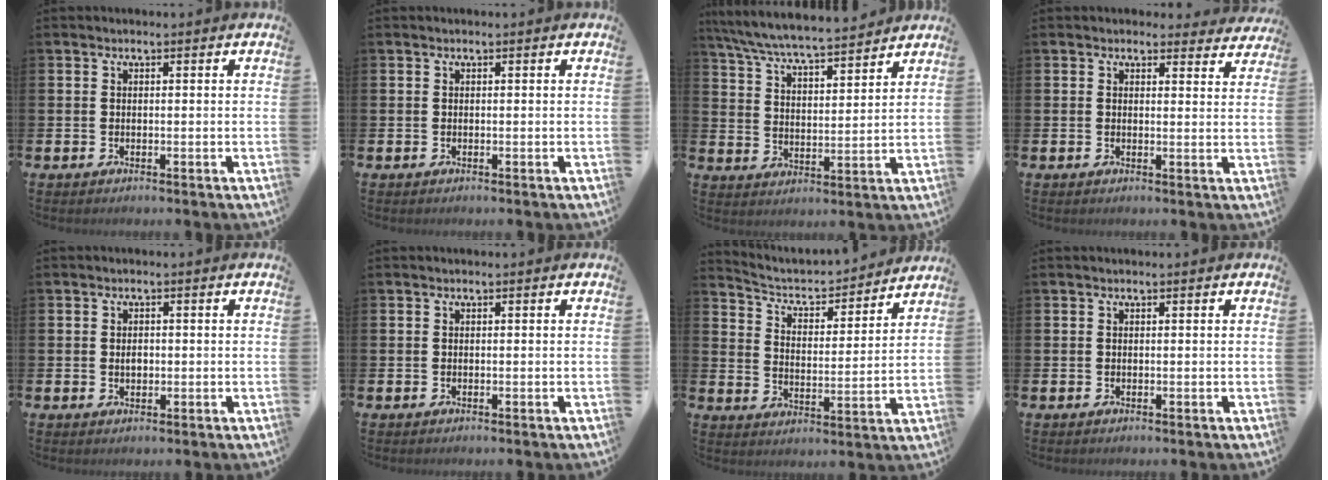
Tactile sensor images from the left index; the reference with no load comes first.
{"total": 0.0}
{"total": 7.0, "force": [6.8, 0.3, 1.7], "torque": [-0.066, -0.045, 0.119]}
{"total": 2.4, "force": [2.2, 0.8, 0.0], "torque": [0.002, -0.009, 0.039]}
{"total": 1.3, "force": [0.0, 0.9, 0.9], "torque": [-0.005, 0.002, -0.004]}
{"total": 0.0}
{"total": 4.9, "force": [4.6, 1.5, 1.1], "torque": [-0.055, -0.038, 0.072]}
{"total": 0.0}